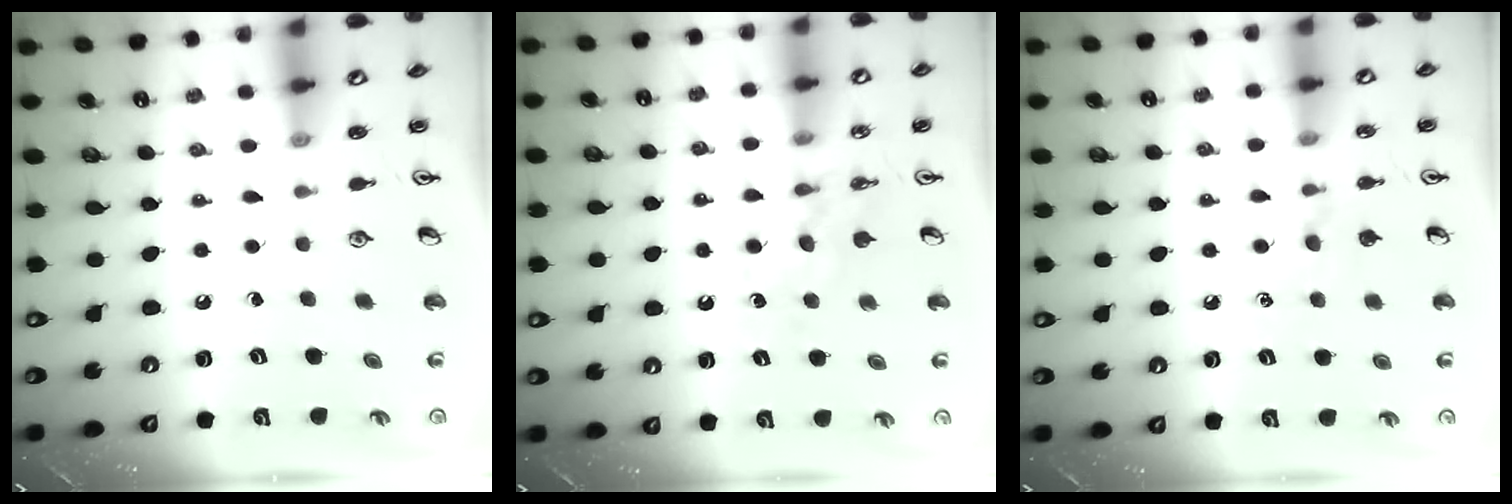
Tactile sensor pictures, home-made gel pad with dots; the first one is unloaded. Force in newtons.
{"total": 5.5, "press": 5.5, "slide": 0.7}
{"total": 3.5, "press": 3.4, "slide": 0.5}